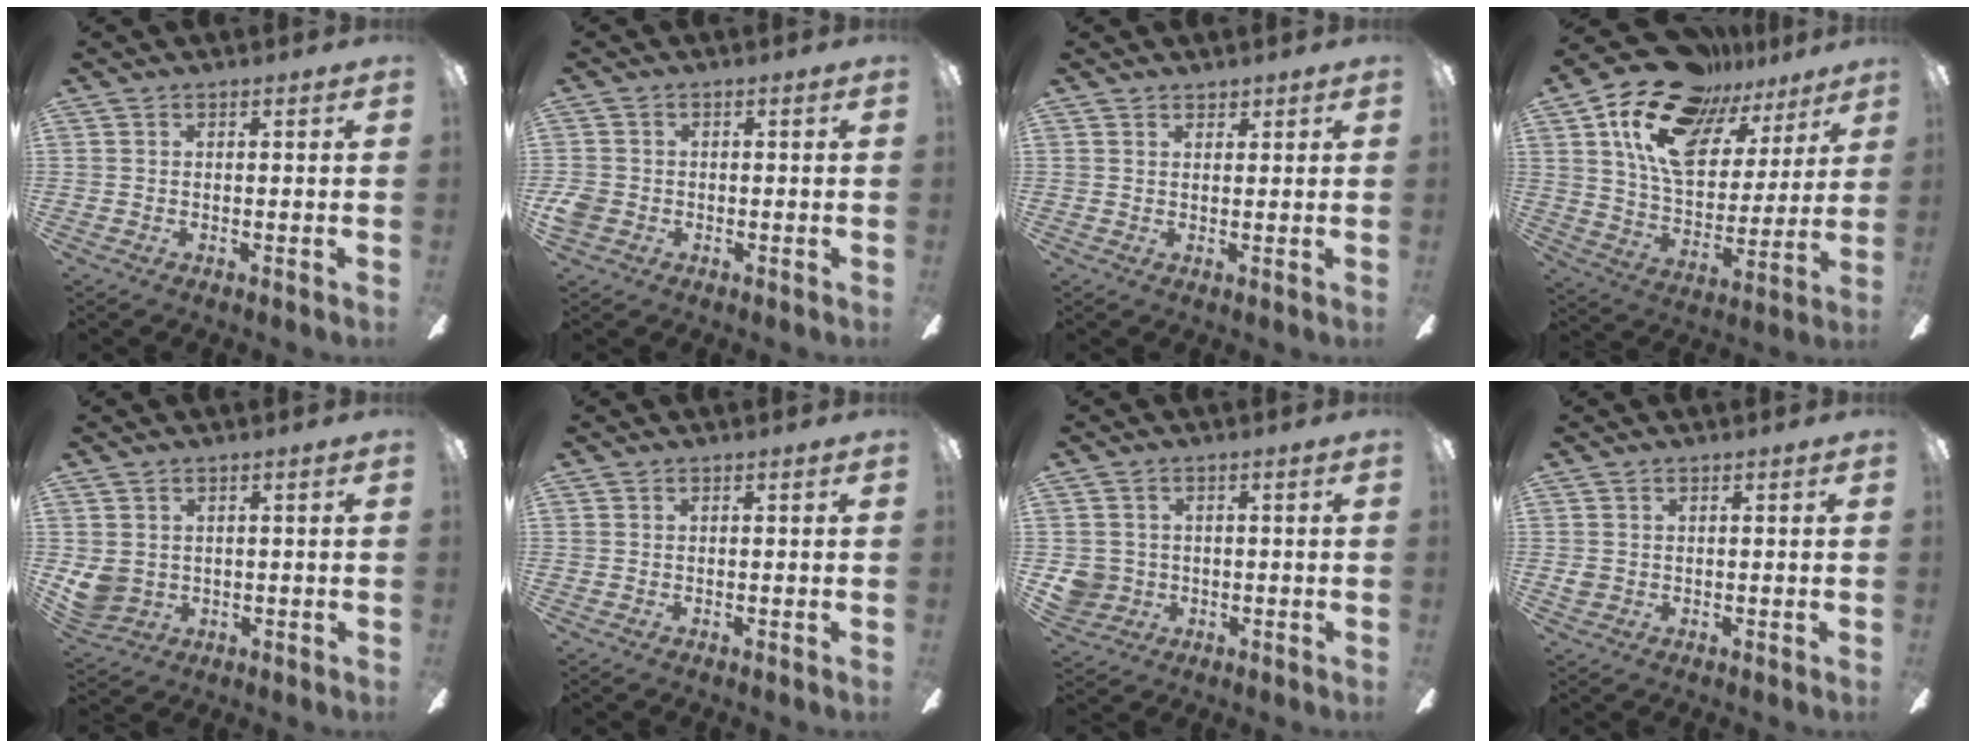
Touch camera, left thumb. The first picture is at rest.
{"total": 3.2, "force": [-1.0, 2.7, 1.4], "torque": [-0.029, 0.006, -0.018]}
{"total": 1.6, "force": [1.4, 0.8, 0.3], "torque": [0.002, -0.004, 0.025]}
{"total": 20.6, "force": [12.9, 10.8, 11.9], "torque": [-0.220, -0.068, 0.229]}
{"total": 5.1, "force": [1.2, 4.5, 2.0], "torque": [-0.041, -0.006, 0.024]}
{"total": 0.0}
{"total": 5.1, "force": [-0.4, 5.0, 1.2], "torque": [-0.037, 0.009, -0.005]}
{"total": 1.4, "force": [0.3, 1.2, 0.5], "torque": [-0.011, 0.004, 0.005]}